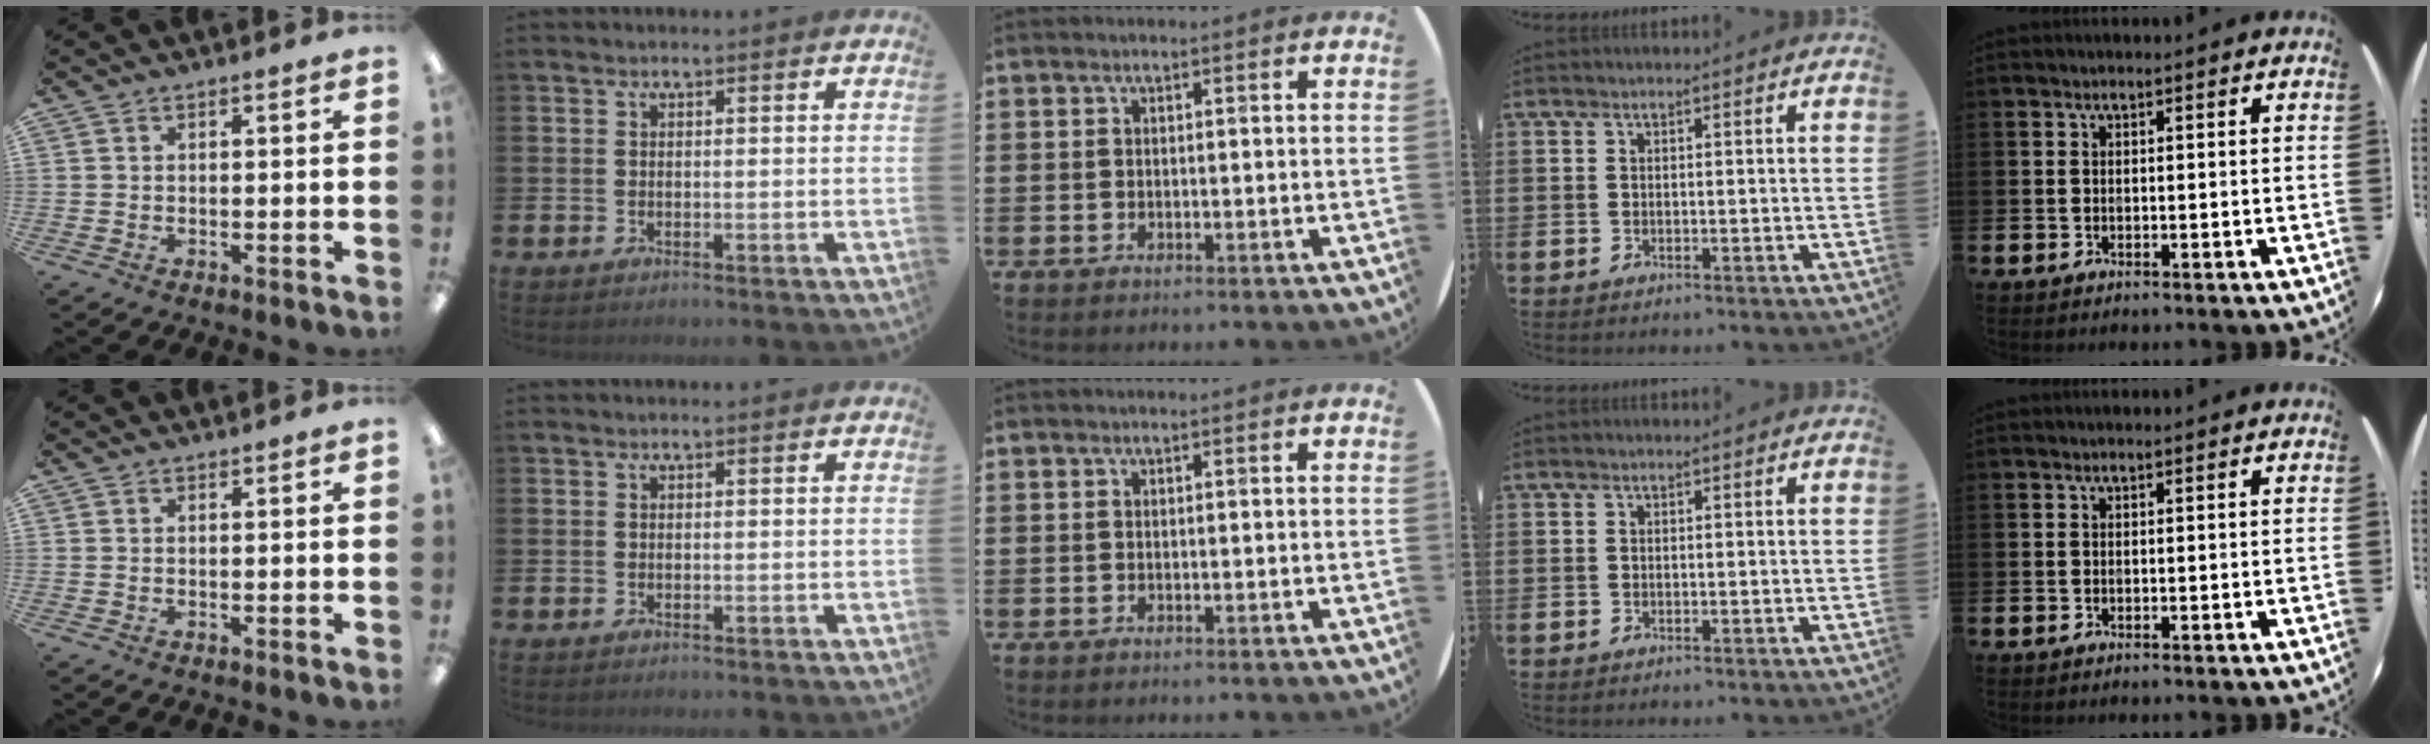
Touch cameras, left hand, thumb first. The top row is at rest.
{}